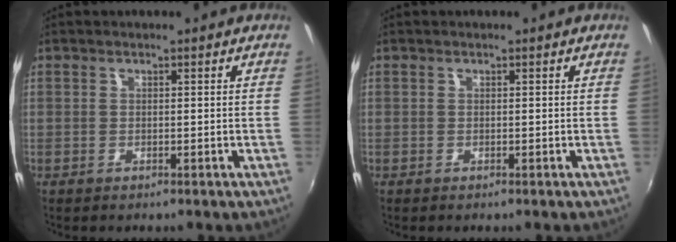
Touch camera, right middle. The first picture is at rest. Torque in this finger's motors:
{"motor_torque": [0.07, -0.05, 0.02, 0.02]}